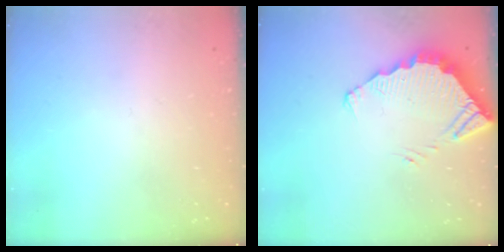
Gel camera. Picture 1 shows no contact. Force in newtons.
{"total": 4.0, "press": 3.9, "slide": 0.3}